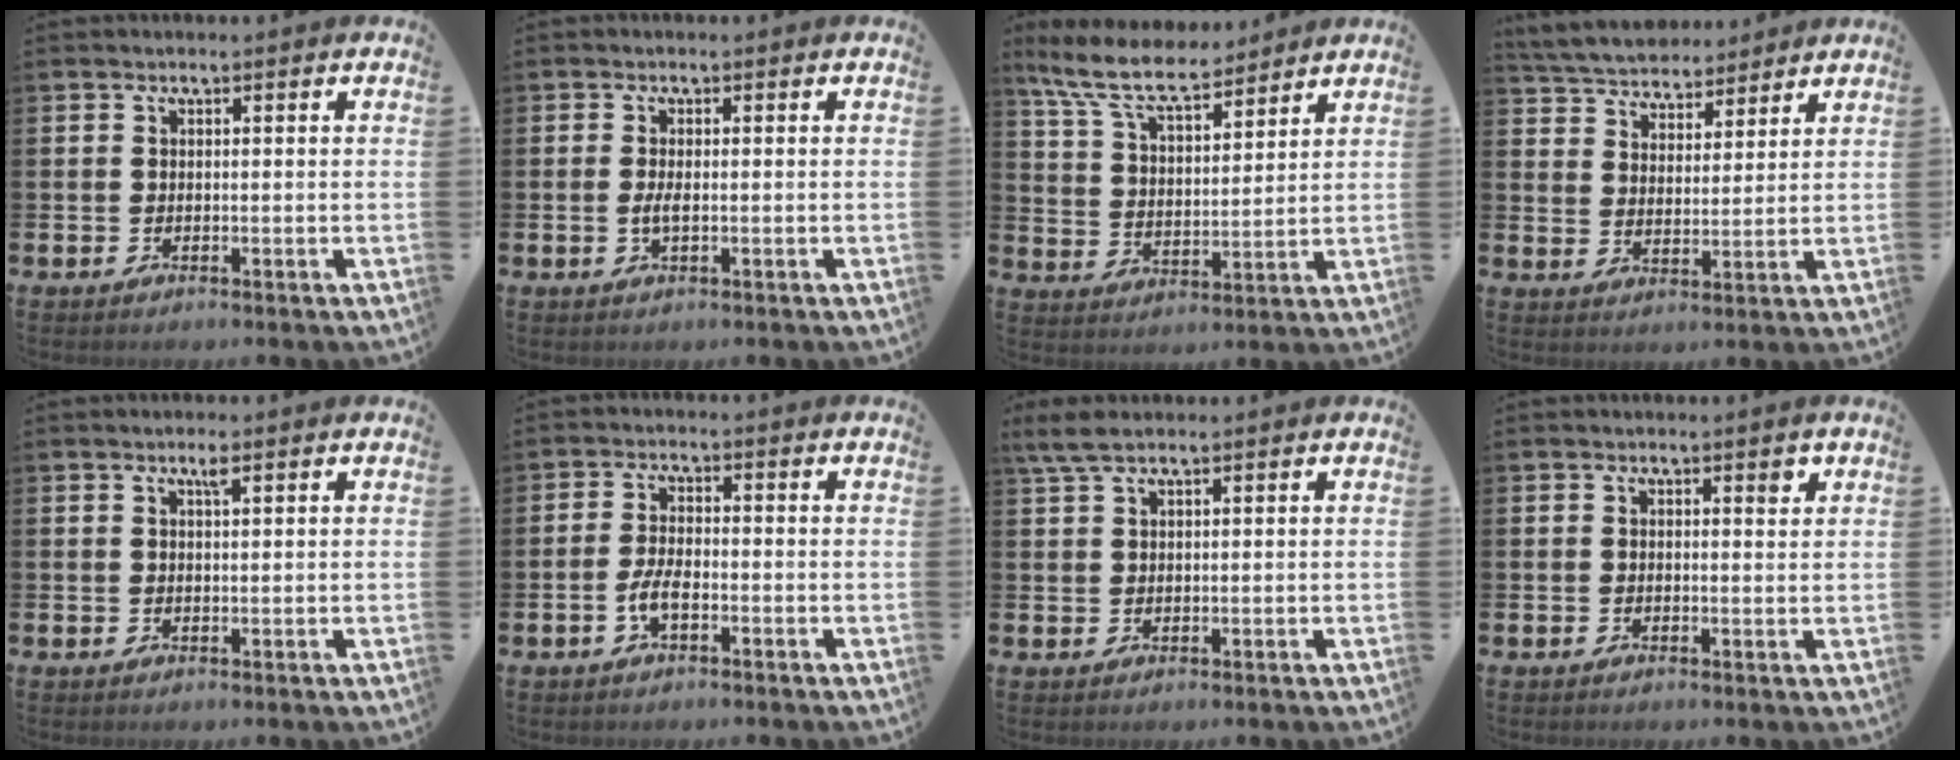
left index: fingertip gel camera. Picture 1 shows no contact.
{"total": 1.5, "force": [-0.3, 0.5, 1.4], "torque": [-0.026, 0.000, -0.006]}
{"total": 9.0, "force": [8.0, 2.1, 3.5], "torque": [-0.102, -0.037, 0.145]}
{"total": 5.0, "force": [4.9, 1.3, -0.3], "torque": [-0.026, -0.031, 0.086]}
{"total": 1.6, "force": [1.1, 0.3, 1.2], "torque": [-0.010, -0.003, 0.015]}
{"total": 3.3, "force": [-1.3, 1.3, 2.8], "torque": [-0.056, 0.003, -0.026]}
{"total": 4.4, "force": [3.4, 1.2, 2.6], "torque": [-0.057, -0.003, 0.062]}
{"total": 1.4, "force": [1.0, 0.4, 0.8], "torque": [-0.004, -0.003, 0.014]}